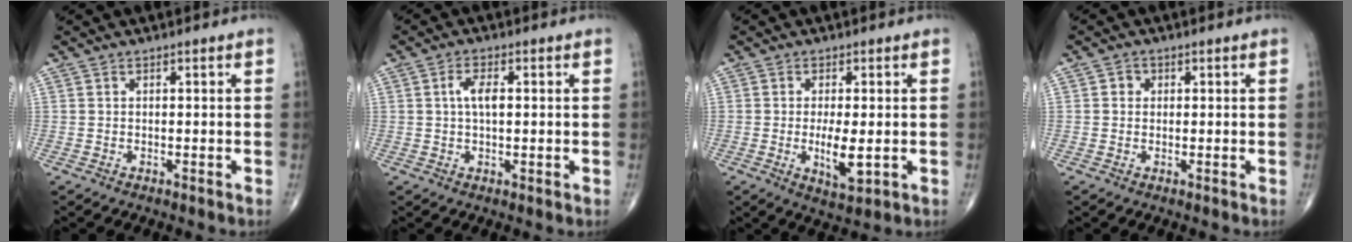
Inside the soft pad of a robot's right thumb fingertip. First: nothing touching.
{"total": 4.3, "force": [0.7, 1.9, 3.8], "torque": [-0.071, -0.002, 0.008]}
{"total": 6.4, "force": [-0.8, 2.2, 6.0], "torque": [-0.105, -0.016, -0.010]}
{"total": 1.6, "force": [0.2, 1.5, 0.5], "torque": [0.000, 0.002, 0.000]}